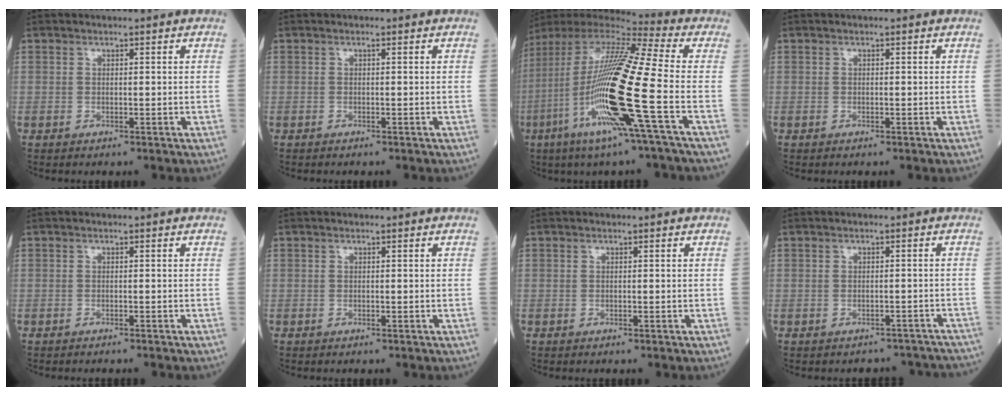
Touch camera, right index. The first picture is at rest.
{"total": 0.7, "force": [-0.1, 0.5, 0.6], "torque": [-0.020, 0.001, -0.003]}
{"total": 24.5, "force": [-6.2, 0.9, 23.7], "torque": [-0.505, -0.043, -0.135]}
{"total": 0.0}
{"total": 2.2, "force": [-1.8, 0.8, 0.9], "torque": [-0.021, -0.005, -0.021]}
{"total": 0.0}
{"total": 0.0}
{"total": 9.4, "force": [-8.2, 4.3, 1.9], "torque": [-0.025, 0.035, -0.085]}